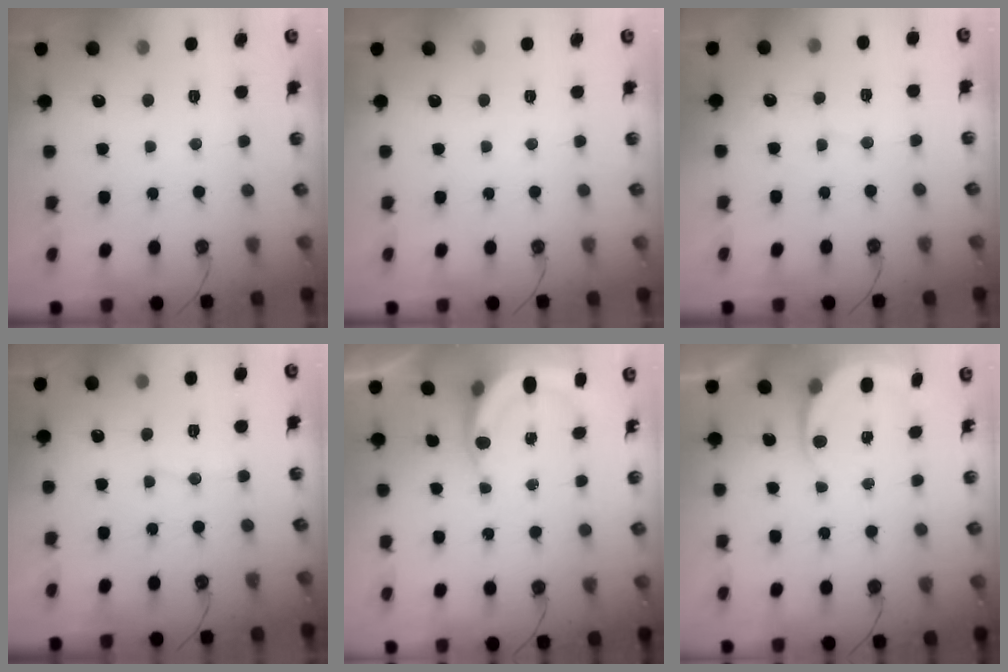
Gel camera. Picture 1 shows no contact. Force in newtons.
{"total": 0.0}
{"total": 3.0, "press": 3.0, "slide": 0.2}
{"total": 5.0, "press": 5.0, "slide": 0.5}
{"total": 6.3, "press": 6.2, "slide": 1.2}
{"total": 7.1, "press": 7.1, "slide": 0.5}